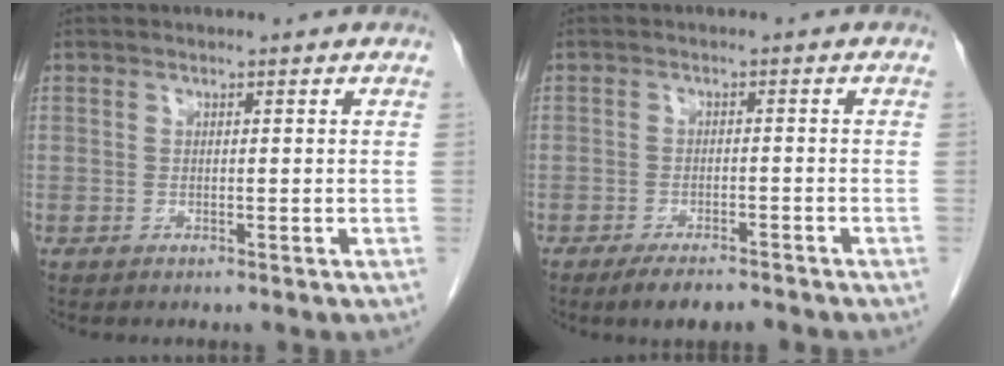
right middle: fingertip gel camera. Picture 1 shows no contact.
{"total": 4.6, "force": [-3.8, 1.1, 2.4], "torque": [-0.038, -0.004, -0.062]}